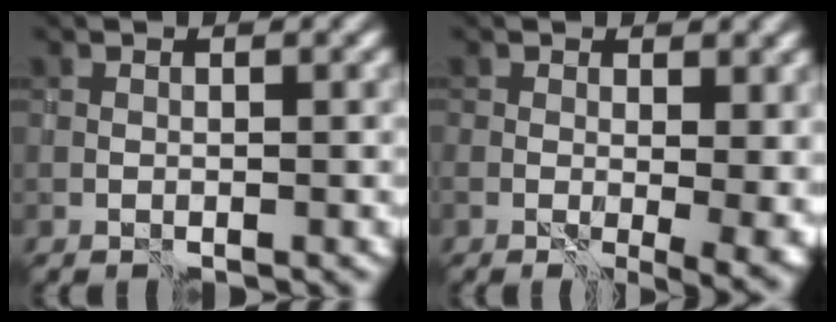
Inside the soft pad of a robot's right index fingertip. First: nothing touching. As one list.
[{"total": 6.1, "force": [-0.1, 2.8, 5.4], "torque": [-0.059, -0.013, 0.009]}]